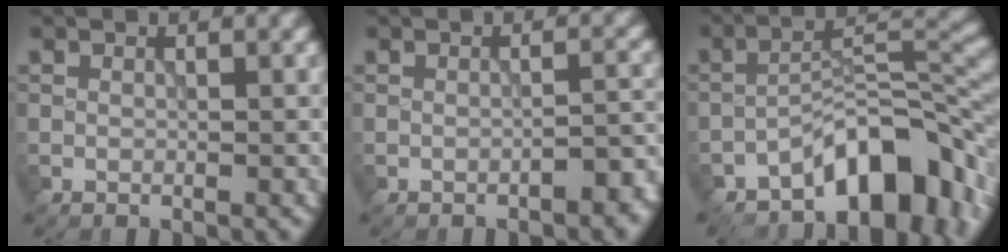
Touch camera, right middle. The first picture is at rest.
{"total": 2.5, "force": [-1.4, 0.8, 1.9], "torque": [-0.025, 0.003, -0.022]}
{"total": 9.3, "force": [-5.7, 3.7, 6.3], "torque": [-0.074, 0.014, -0.104]}